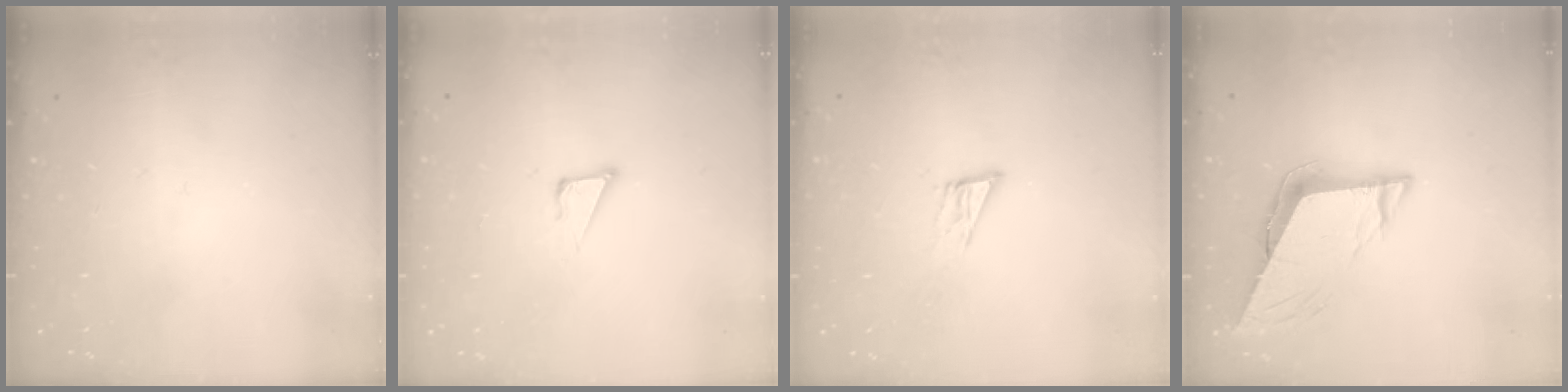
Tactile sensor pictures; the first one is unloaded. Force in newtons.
{"total": 3.8, "press": 3.7, "slide": 0.8}
{"total": 6.4, "press": 6.4, "slide": 1.0}
{"total": 8.4, "press": 8.4, "slide": 0.8}